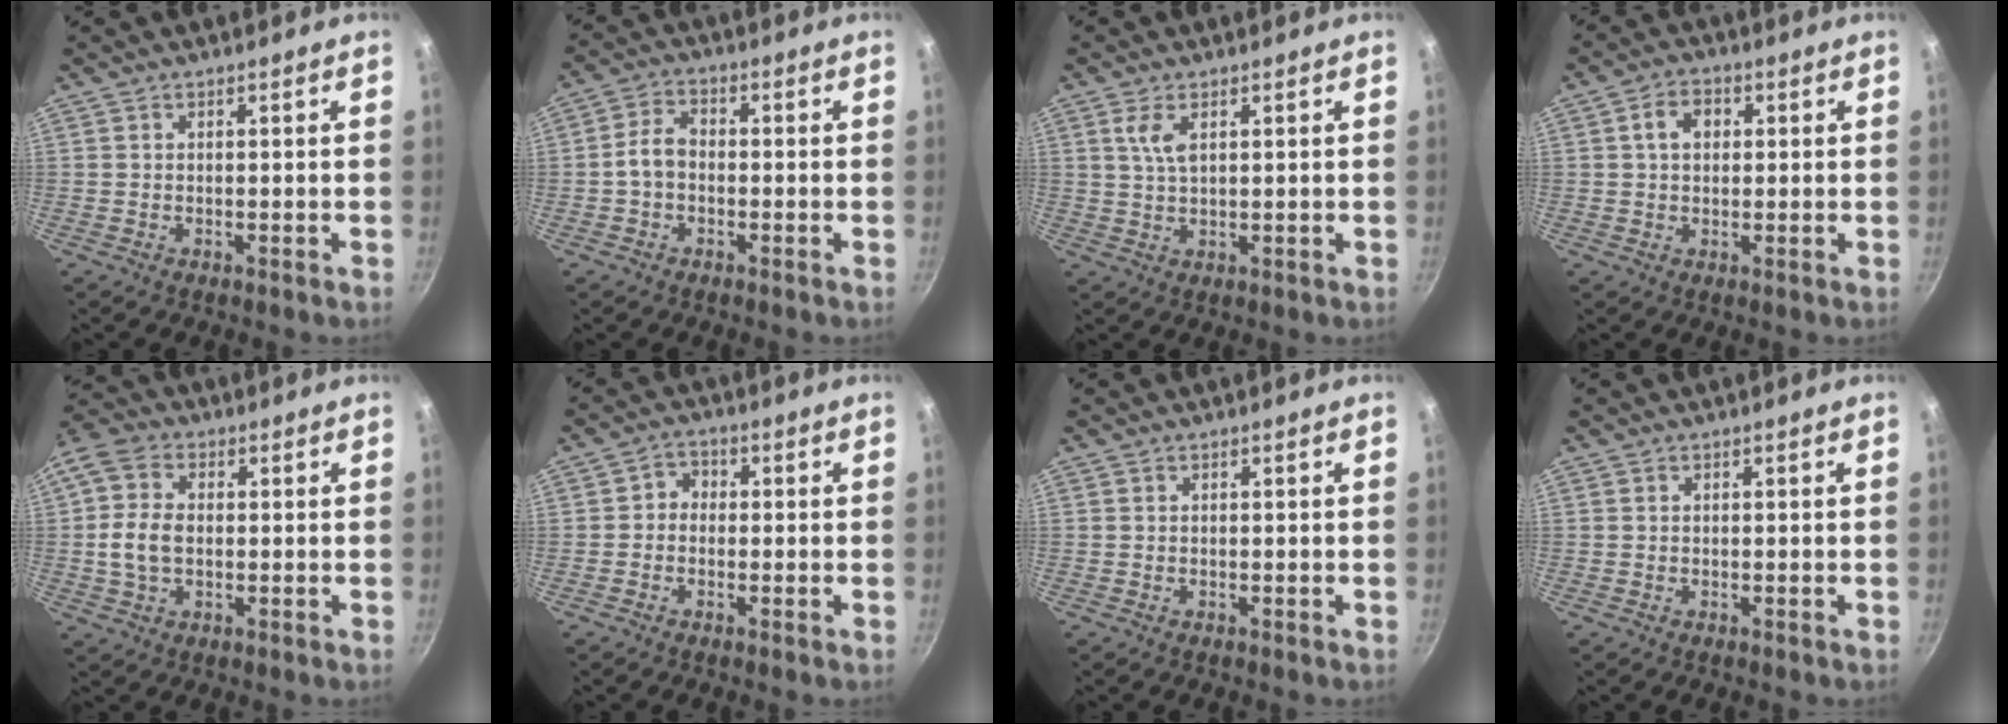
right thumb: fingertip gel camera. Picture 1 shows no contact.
{"total": 4.7, "force": [-1.0, 3.3, 3.2], "torque": [-0.055, 0.025, -0.028]}
{"total": 4.0, "force": [1.5, 1.7, 3.2], "torque": [-0.063, -0.006, 0.032]}
{"total": 5.1, "force": [1.1, 3.7, 3.3], "torque": [-0.038, 0.009, 0.011]}
{"total": 9.4, "force": [0.2, 6.6, 6.7], "torque": [-0.129, 0.015, -0.008]}
{"total": 3.0, "force": [-0.4, 2.6, 1.4], "torque": [-0.008, 0.010, -0.018]}
{"total": 0.0}
{"total": 0.0}